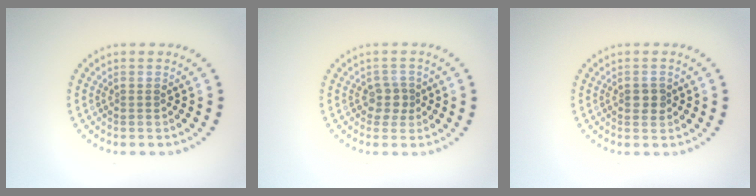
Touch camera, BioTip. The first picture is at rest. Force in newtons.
{"total": 1.8, "press": 1.5, "slide": 1.0}
{"total": 1.5, "press": 1.5, "slide": 0.1}